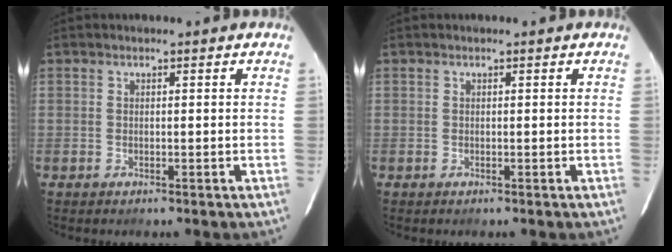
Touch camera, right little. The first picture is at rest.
{"total": 0.0}